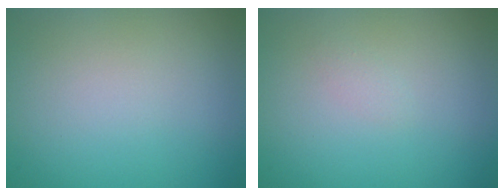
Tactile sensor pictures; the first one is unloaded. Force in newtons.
{"total": 0.6, "press": 0.6, "slide": 0.0}